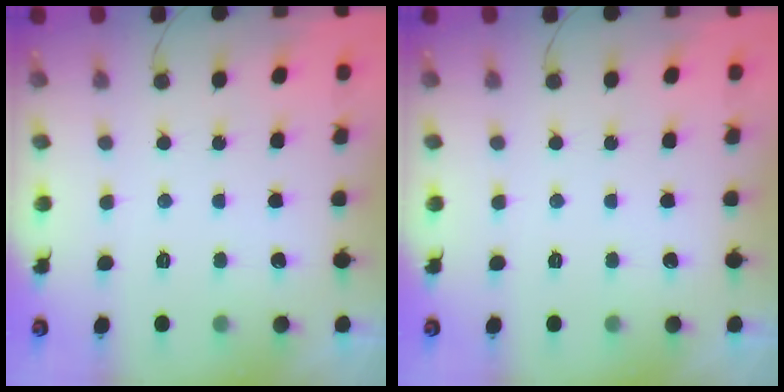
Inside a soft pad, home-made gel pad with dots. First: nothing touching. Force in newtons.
{"total": 0.0}